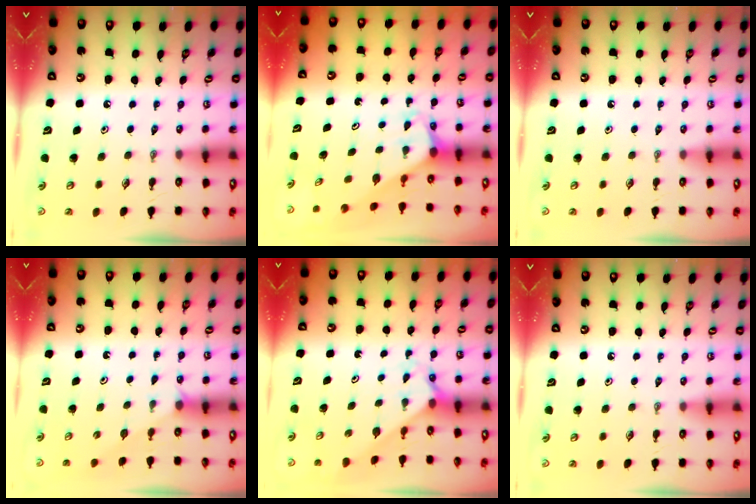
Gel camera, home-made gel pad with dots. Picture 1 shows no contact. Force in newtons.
{"total": 1.9, "press": 1.9, "slide": 0.1}
{"total": 0.0}
{"total": 1.5, "press": 1.5, "slide": 0.2}
{"total": 2.3, "press": 2.3, "slide": 0.2}
{"total": 0.0}